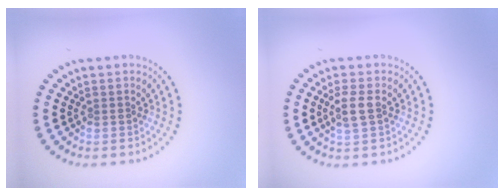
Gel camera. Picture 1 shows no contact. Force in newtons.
{"total": 1.9, "press": 1.8, "slide": 0.6}